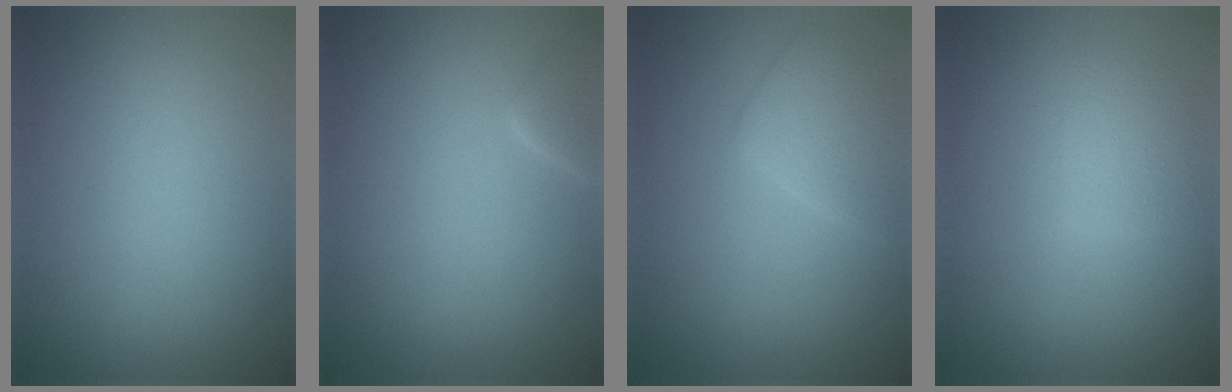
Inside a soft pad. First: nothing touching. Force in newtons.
{"total": 1.5, "press": 1.5, "slide": 0.1}
{"total": 2.8, "press": 2.8, "slide": 0.2}
{"total": 1.9, "press": 1.9, "slide": 0.0}